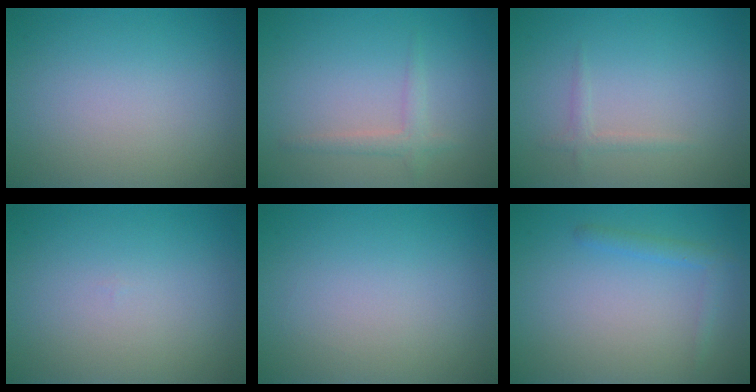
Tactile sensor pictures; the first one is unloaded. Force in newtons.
{"total": 1.6, "press": 1.6, "slide": 0.1}
{"total": 0.9, "press": 0.9, "slide": 0.0}
{"total": 0.0}
{"total": 0.0}
{"total": 1.5, "press": 1.5, "slide": 0.1}